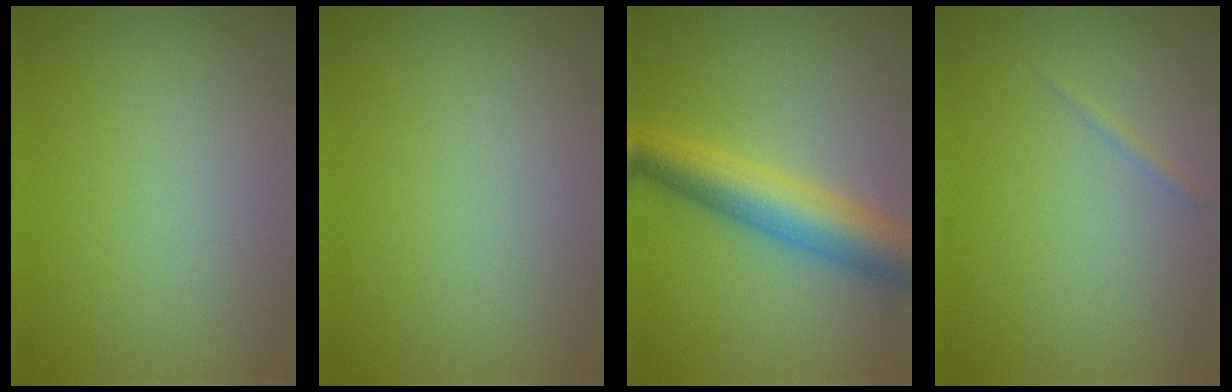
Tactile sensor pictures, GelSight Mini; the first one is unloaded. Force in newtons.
{"total": 0.0}
{"total": 6.5, "press": 6.5, "slide": 0.0}
{"total": 0.5, "press": 0.5, "slide": 0.0}